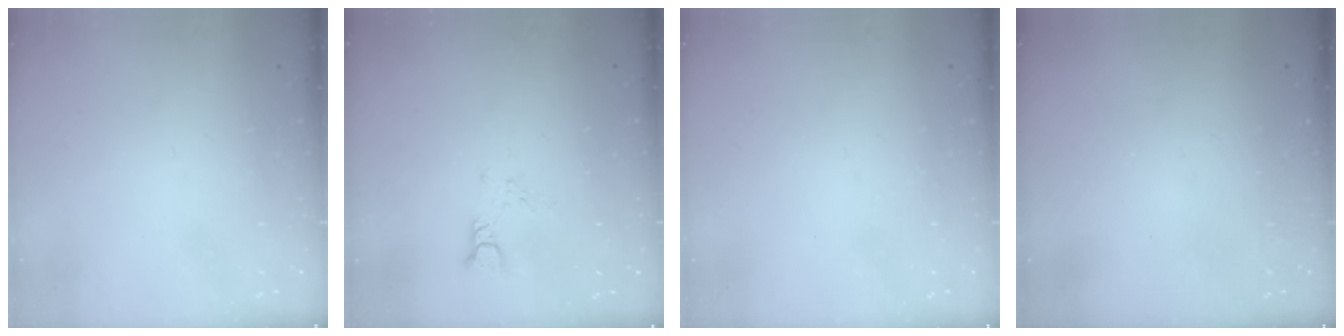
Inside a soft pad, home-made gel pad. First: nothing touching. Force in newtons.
{"total": 3.3, "press": 3.3, "slide": 0.2}
{"total": 0.0}
{"total": 0.0}